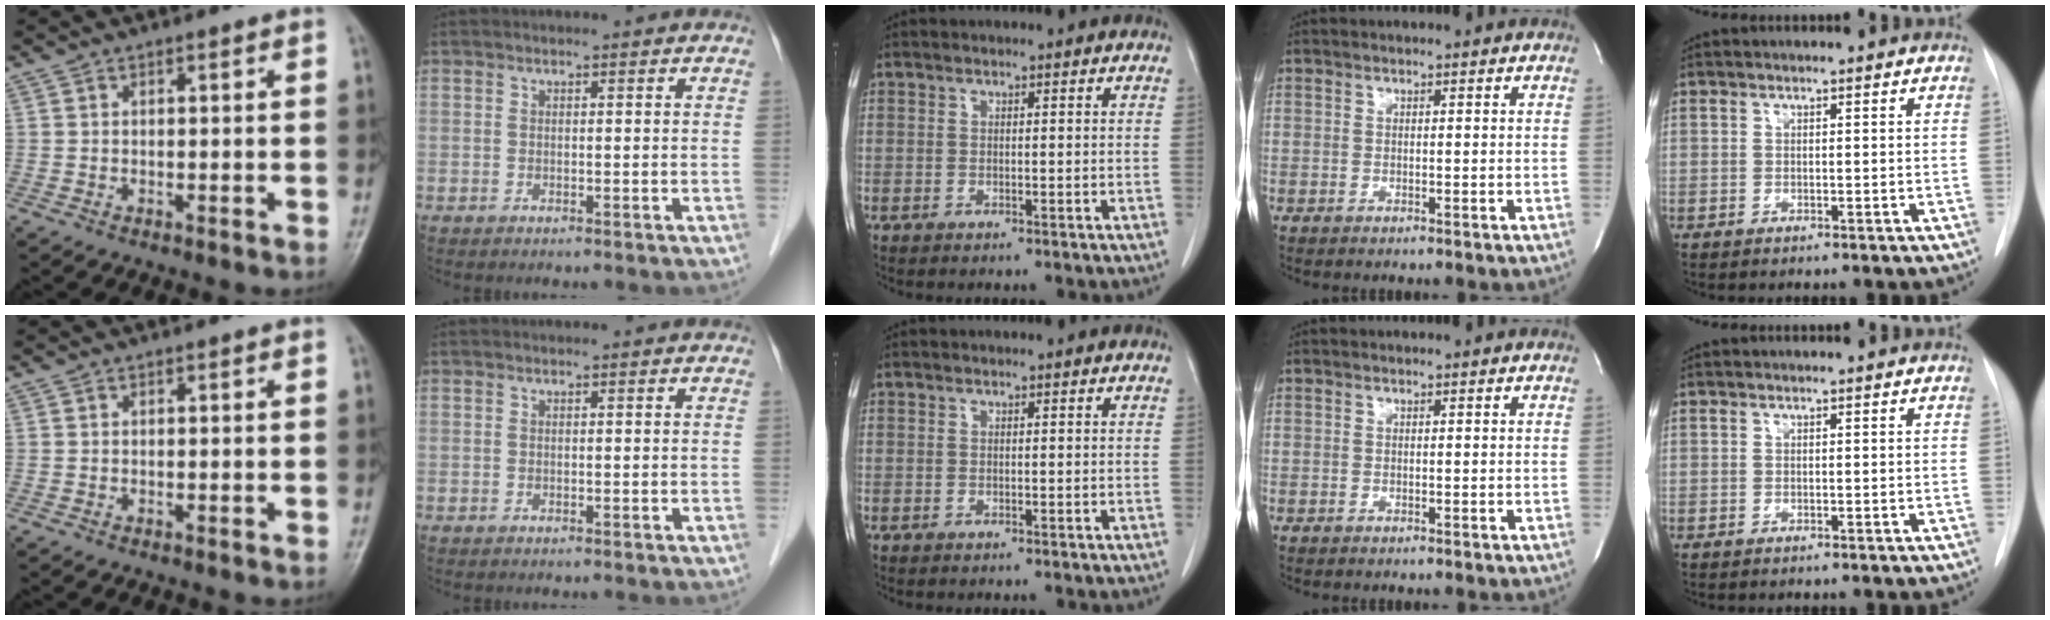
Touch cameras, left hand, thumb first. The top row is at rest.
{}